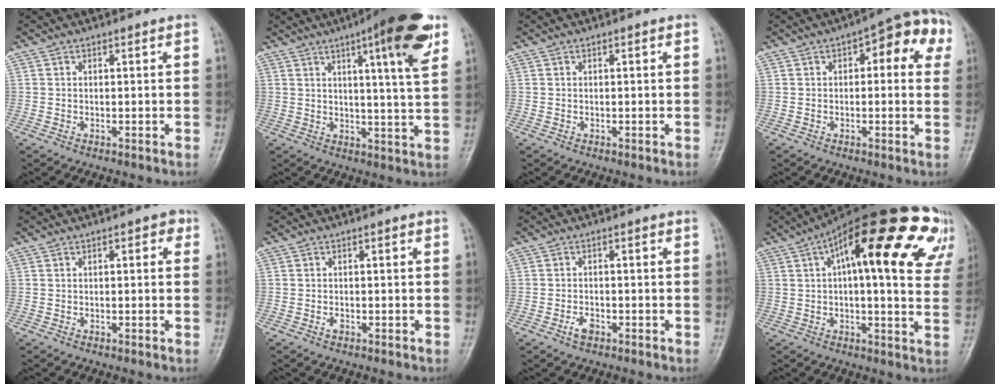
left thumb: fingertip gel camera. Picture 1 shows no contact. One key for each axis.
{"total": 14.2, "fx": 7.3, "fy": 2.1, "fz": 12.0, "tx": -0.153, "ty": -0.029, "tz": 0.096}
{"total": 0.0}
{"total": 10.3, "fx": 3.3, "fy": 4.6, "fz": 8.7, "tx": -0.069, "ty": 0.023, "tz": 0.029}
{"total": 2.0, "fx": 0.7, "fy": 1.0, "fz": 1.6, "tx": -0.011, "ty": 0.003, "tz": 0.001}
{"total": 0.8, "fx": -0.5, "fy": 0.4, "fz": 0.4, "tx": -0.006, "ty": 0.002, "tz": -0.011}
{"total": 2.1, "fx": -1.4, "fy": 1.1, "fz": 1.1, "tx": -0.024, "ty": 0.009, "tz": -0.027}
{"total": 27.9, "fx": 12.0, "fy": 9.1, "fz": 23.4, "tx": -0.285, "ty": 0.028, "tz": 0.158}